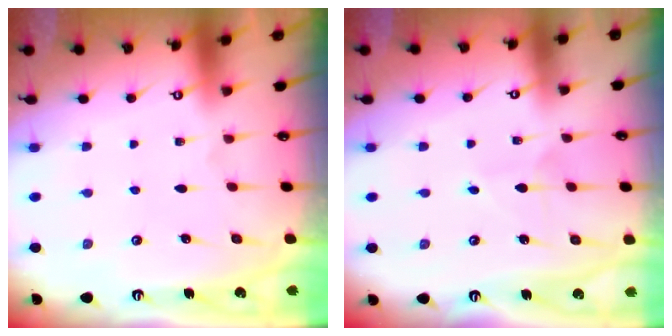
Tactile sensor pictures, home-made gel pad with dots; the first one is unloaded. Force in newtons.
{"total": 3.3, "press": 3.3, "slide": 0.3}